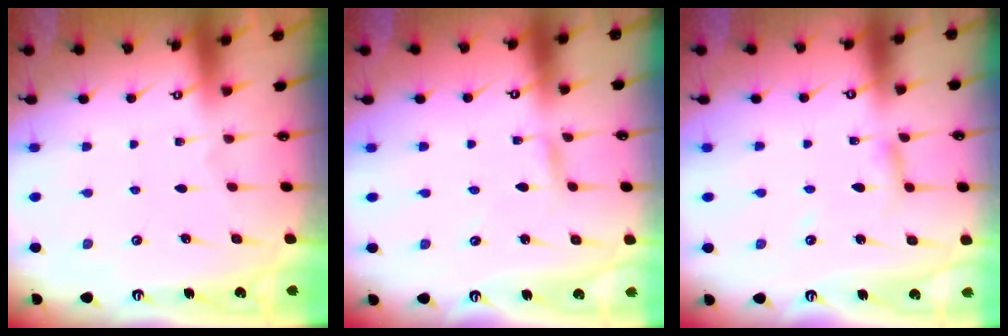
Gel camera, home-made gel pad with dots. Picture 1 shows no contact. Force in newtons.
{"total": 2.5, "press": 2.5, "slide": 0.2}
{"total": 3.8, "press": 3.8, "slide": 0.4}